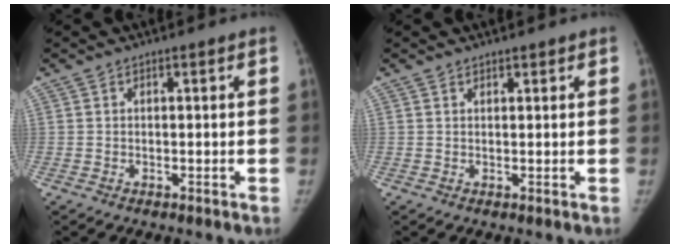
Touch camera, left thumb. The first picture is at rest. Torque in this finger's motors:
{"motor_torque": [-0.20, -0.06, -0.42, 0.26, -0.01]}